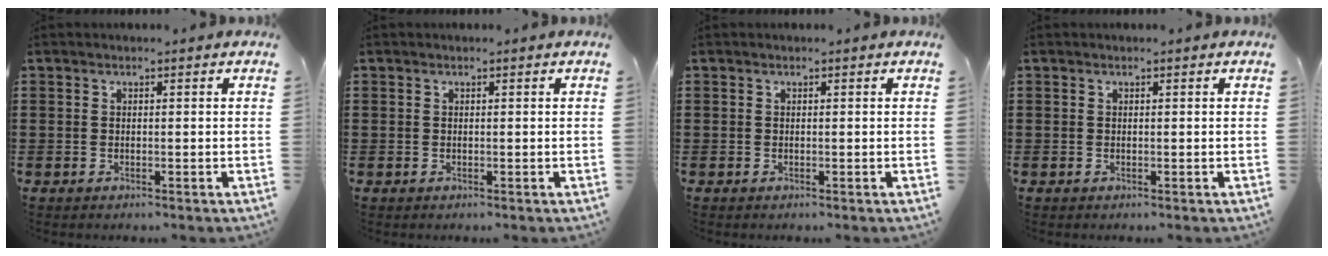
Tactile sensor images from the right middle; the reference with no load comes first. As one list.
[{"total": 0.0}, {"total": 0.0}, {"total": 0.0}]